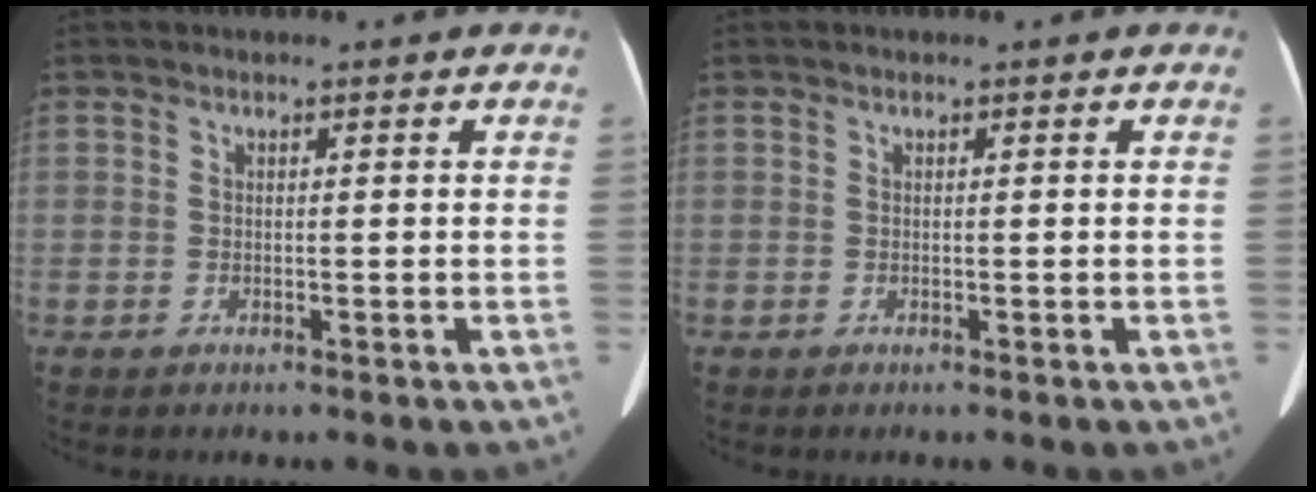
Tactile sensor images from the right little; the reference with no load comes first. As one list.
[{"total": 0.0}]